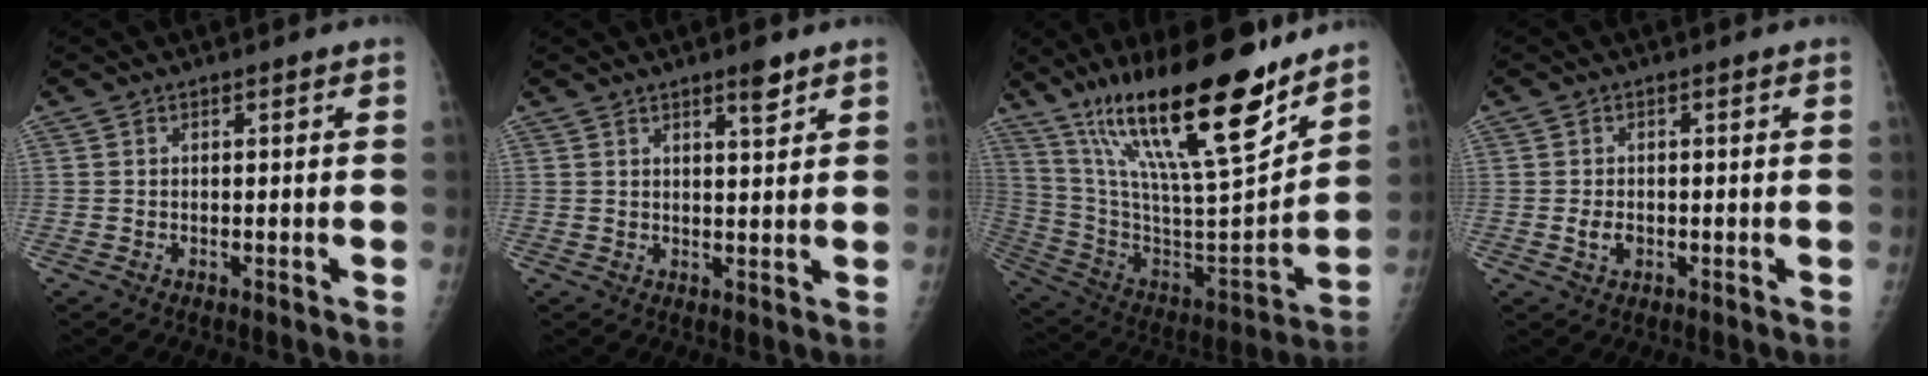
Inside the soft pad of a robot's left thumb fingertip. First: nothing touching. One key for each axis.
{"total": 3.6, "fx": 2.5, "fy": 0.7, "fz": 2.5, "tx": -0.033, "ty": -0.017, "tz": 0.039}
{"total": 29.2, "fx": 19.3, "fy": 6.3, "fz": 21.0, "tx": -0.337, "ty": -0.077, "tz": 0.336}
{"total": 2.4, "fx": -0.5, "fy": 1.7, "fz": 1.7, "tx": -0.026, "ty": 0.001, "tz": -0.006}